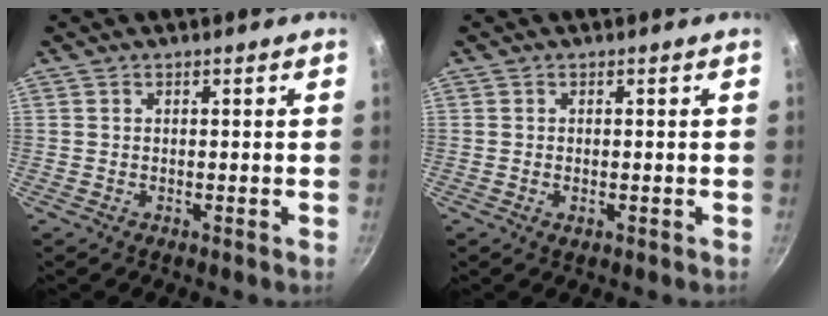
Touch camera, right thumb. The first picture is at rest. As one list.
[{"total": 1.1, "force": [-0.3, 0.5, 0.9], "torque": [-0.016, -0.001, -0.004]}]